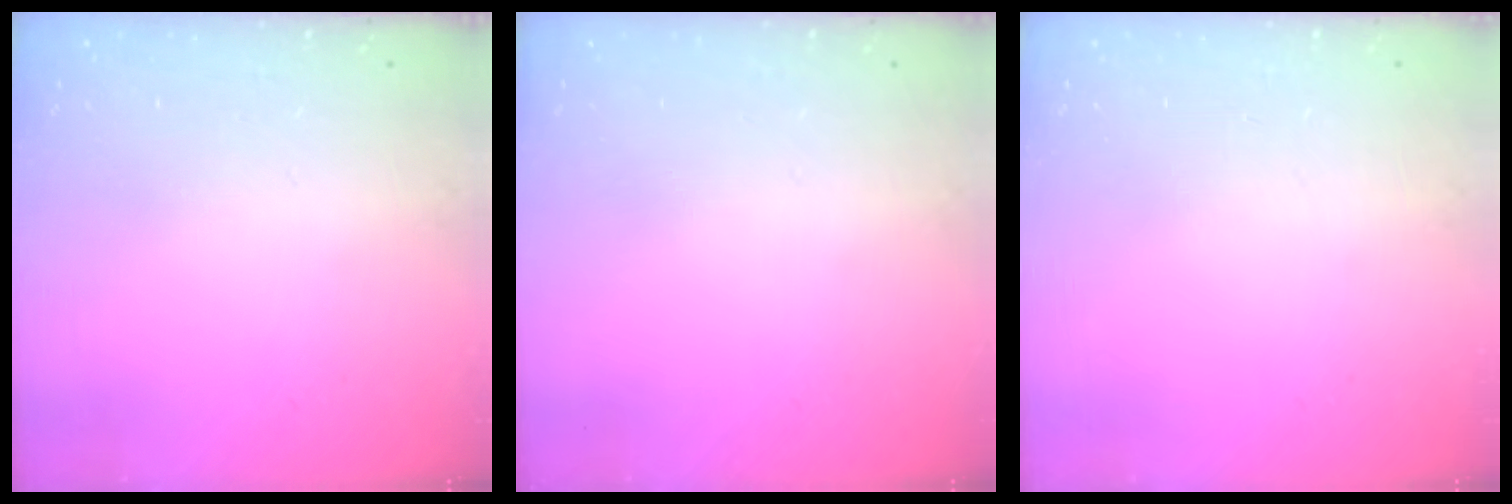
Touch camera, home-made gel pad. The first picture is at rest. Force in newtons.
{"total": 0.0}
{"total": 0.0}